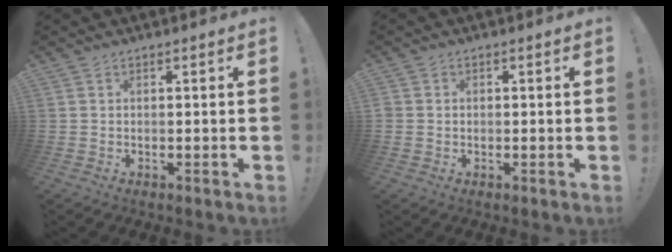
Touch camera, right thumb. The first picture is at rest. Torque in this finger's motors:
{"motor_torque": [0.00, -0.09, -0.15, 0.04, -0.02]}